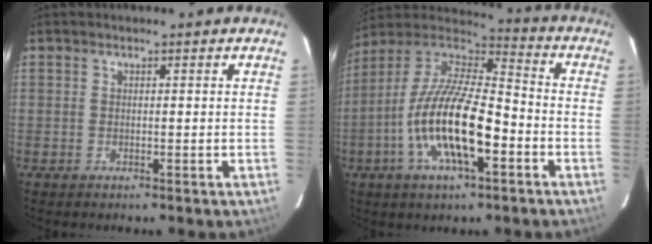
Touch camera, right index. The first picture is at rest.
{"total": 18.8, "force": [-6.2, 6.1, 16.7], "torque": [-0.327, -0.013, -0.124]}